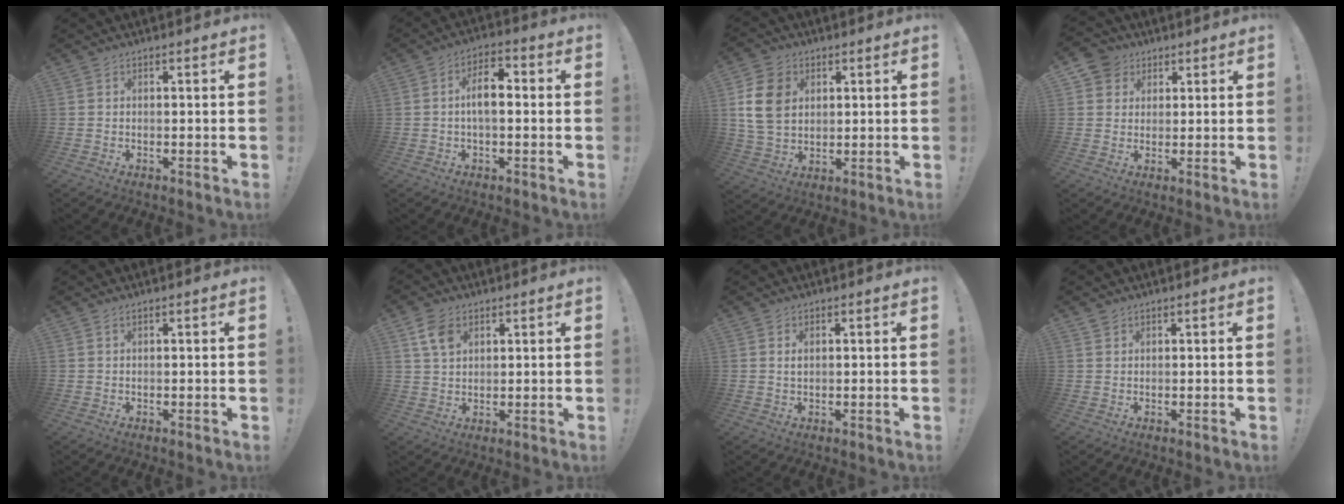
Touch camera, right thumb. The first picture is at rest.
{"total": 8.0, "force": [0.2, 4.0, 6.9], "torque": [-0.107, 0.003, 0.000]}
{"total": 12.3, "force": [3.6, 9.6, 6.8], "torque": [-0.127, -0.003, 0.073]}
{"total": 6.0, "force": [2.8, 5.2, 1.0], "torque": [-0.020, -0.010, 0.056]}
{"total": 0.7, "force": [0.5, 0.3, 0.4], "torque": [-0.009, 0.001, 0.009]}
{"total": 6.7, "force": [3.2, 4.5, 3.7], "torque": [-0.066, -0.004, 0.065]}
{"total": 1.1, "force": [0.7, 0.7, 0.5], "torque": [-0.008, -0.001, 0.011]}
{"total": 1.2, "force": [1.0, 0.5, 0.2], "torque": [0.003, -0.006, 0.019]}